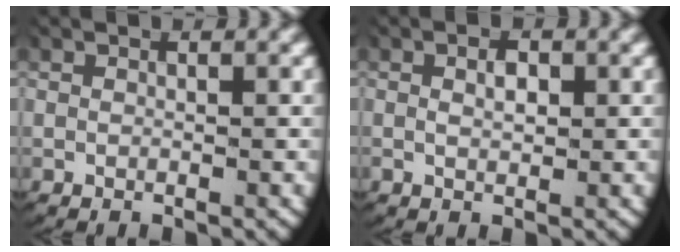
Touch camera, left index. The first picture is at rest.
{"total": 1.6, "force": [0.1, 0.9, 1.3], "torque": [-0.020, -0.004, 0.006]}